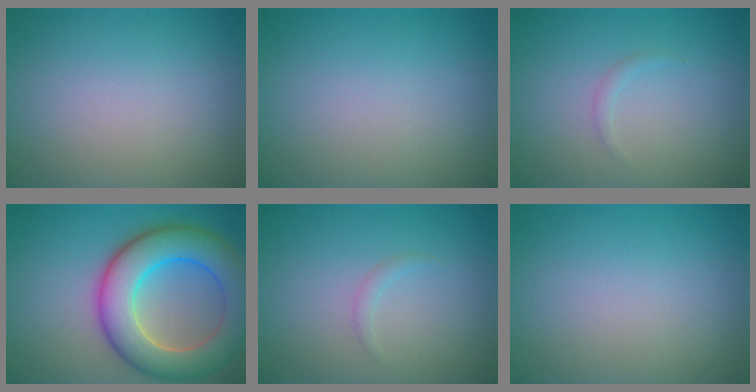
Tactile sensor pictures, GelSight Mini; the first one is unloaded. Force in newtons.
{"total": 0.0}
{"total": 0.7, "press": 0.7, "slide": 0.1}
{"total": 9.8, "press": 9.8, "slide": 0.4}
{"total": 0.7, "press": 0.7, "slide": 0.1}
{"total": 0.0}